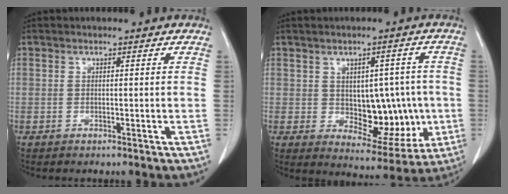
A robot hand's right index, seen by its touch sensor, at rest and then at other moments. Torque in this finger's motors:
{"motor_torque": [0.18, 0.22, 0.16, 0.03]}